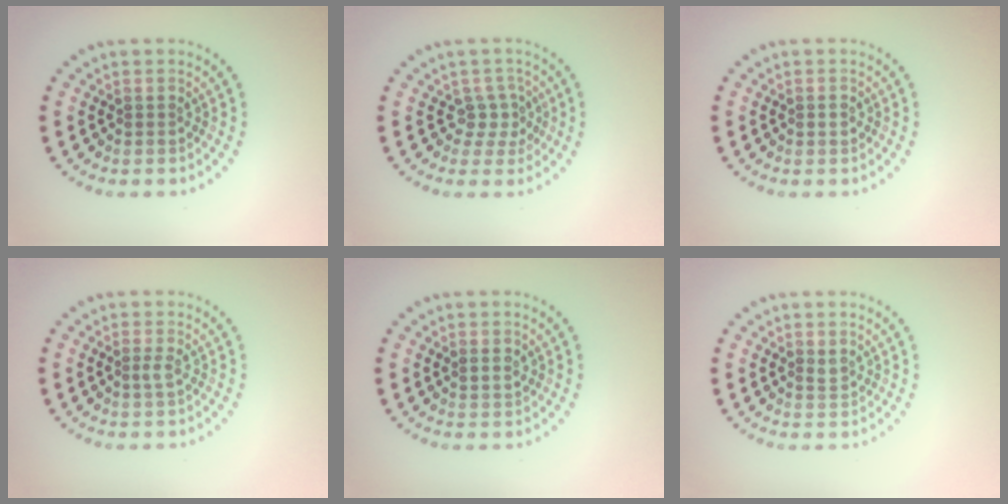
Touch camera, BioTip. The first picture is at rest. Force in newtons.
{"total": 2.2, "press": 1.7, "slide": 1.4}
{"total": 1.1, "press": 1.1, "slide": 0.2}
{"total": 0.7, "press": 0.6, "slide": 0.4}
{"total": 1.1, "press": 1.0, "slide": 0.6}
{"total": 0.6, "press": 0.5, "slide": 0.3}